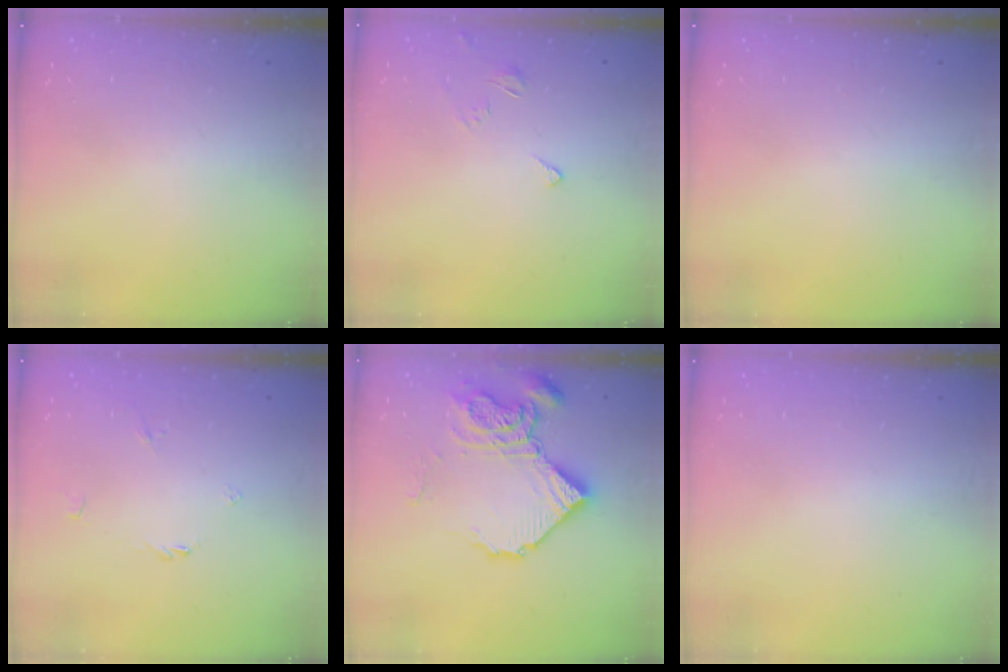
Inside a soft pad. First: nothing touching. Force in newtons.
{"total": 2.5, "press": 2.4, "slide": 0.6}
{"total": 0.0}
{"total": 1.8, "press": 1.8, "slide": 0.5}
{"total": 14.3, "press": 14.2, "slide": 1.7}
{"total": 1.4, "press": 1.4, "slide": 0.1}